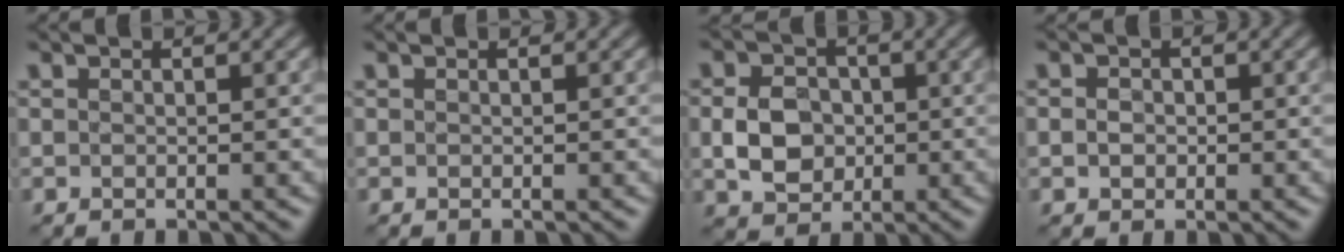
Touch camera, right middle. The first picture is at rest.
{"total": 0.0}
{"total": 4.3, "force": [-0.4, 3.5, 2.5], "torque": [-0.051, 0.000, -0.007]}
{"total": 1.3, "force": [-0.1, 1.1, 0.5], "torque": [-0.008, 0.000, -0.005]}